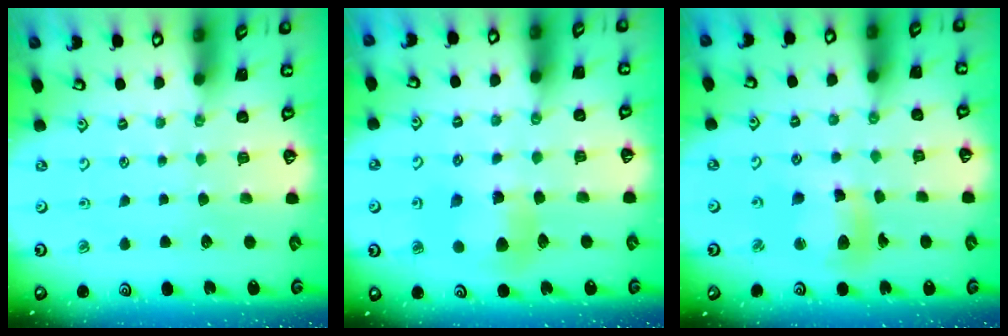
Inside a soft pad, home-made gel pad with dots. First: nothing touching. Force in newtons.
{"total": 7.8, "press": 7.7, "slide": 0.9}
{"total": 11.1, "press": 11.0, "slide": 1.4}